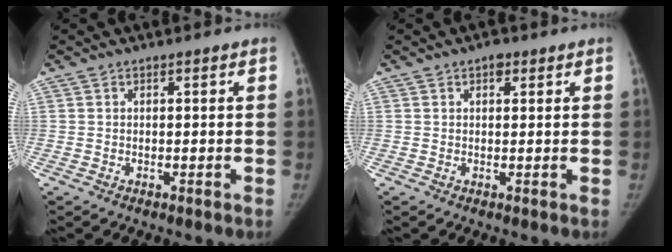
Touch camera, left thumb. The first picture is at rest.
{"total": 1.8, "force": [1.1, 1.0, 1.0], "torque": [-0.007, -0.002, 0.012]}